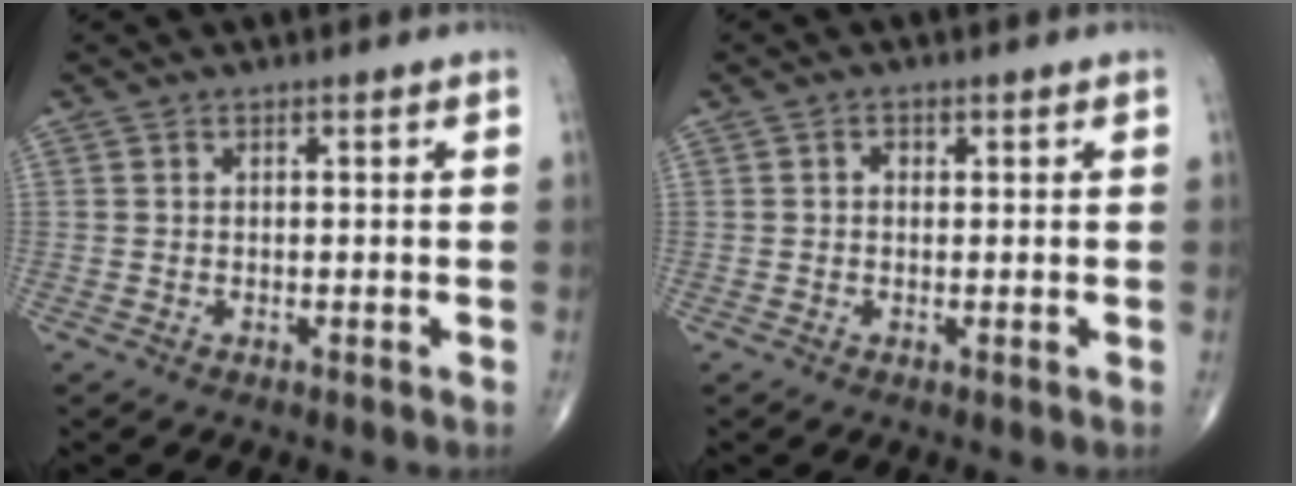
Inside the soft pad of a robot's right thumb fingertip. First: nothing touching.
{"total": 1.0, "force": [0.2, 0.8, 0.6], "torque": [-0.005, 0.002, 0.002]}